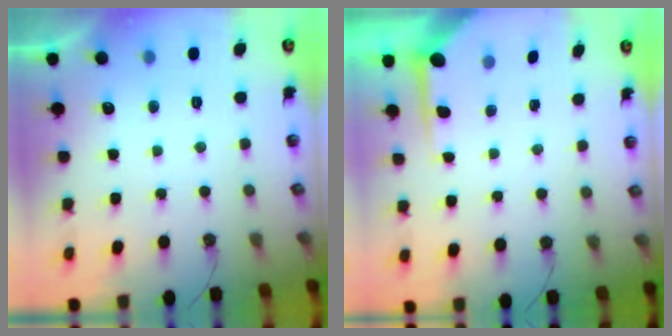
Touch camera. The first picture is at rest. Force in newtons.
{"total": 4.5, "press": 4.5, "slide": 0.2}